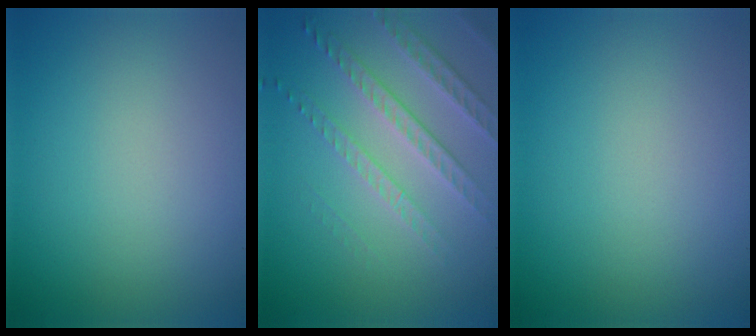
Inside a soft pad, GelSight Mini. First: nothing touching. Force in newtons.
{"total": 3.6, "press": 3.2, "slide": 1.5}
{"total": 0.0}